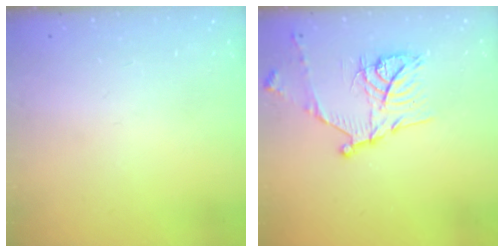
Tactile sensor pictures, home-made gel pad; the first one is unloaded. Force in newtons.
{"total": 16.1, "press": 16.1, "slide": 1.3}